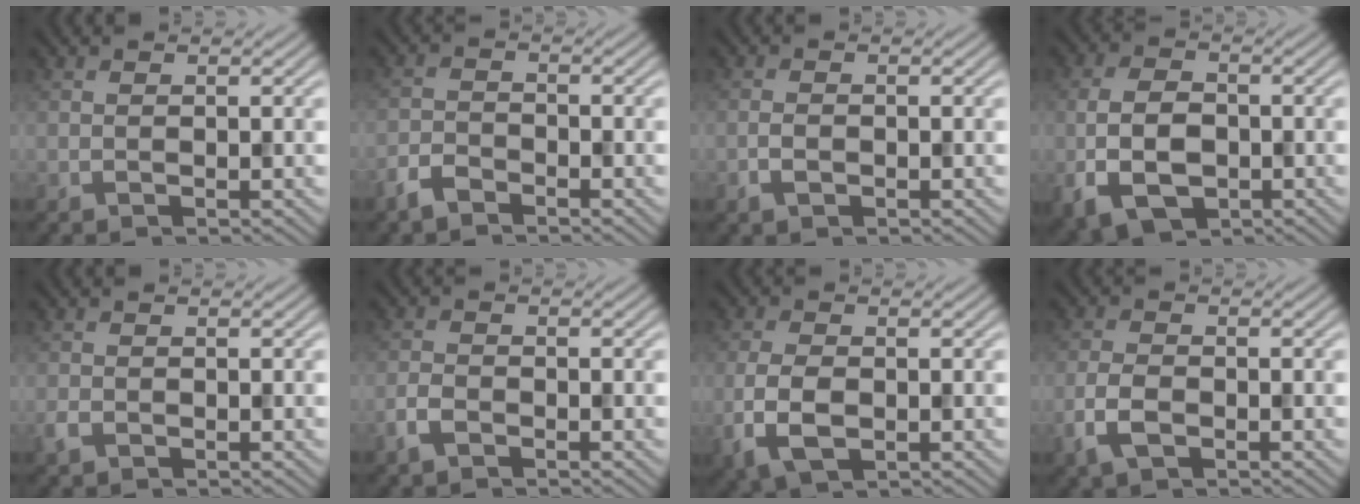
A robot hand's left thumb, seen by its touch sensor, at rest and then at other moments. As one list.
[{"total": 2.9, "force": [-2.4, 1.1, 1.2], "torque": [-0.027, -0.002, -0.058]}, {"total": 1.6, "force": [-0.8, 0.9, 1.1], "torque": [-0.022, 0.000, -0.016]}, {"total": 7.0, "force": [-2.1, 4.5, 5.0], "torque": [-0.112, -0.010, -0.044]}, {"total": 1.3, "force": [-0.8, 0.8, 0.7], "torque": [-0.018, -0.003, -0.016]}, {"total": 2.5, "force": [-1.6, 1.2, 1.4], "torque": [-0.034, -0.002, -0.039]}, {"total": 5.1, "force": [-1.5, 2.8, 3.9], "torque": [-0.095, -0.007, -0.030]}, {"total": 3.8, "force": [-1.8, 2.0, 2.7], "torque": [-0.062, -0.004, -0.043]}]